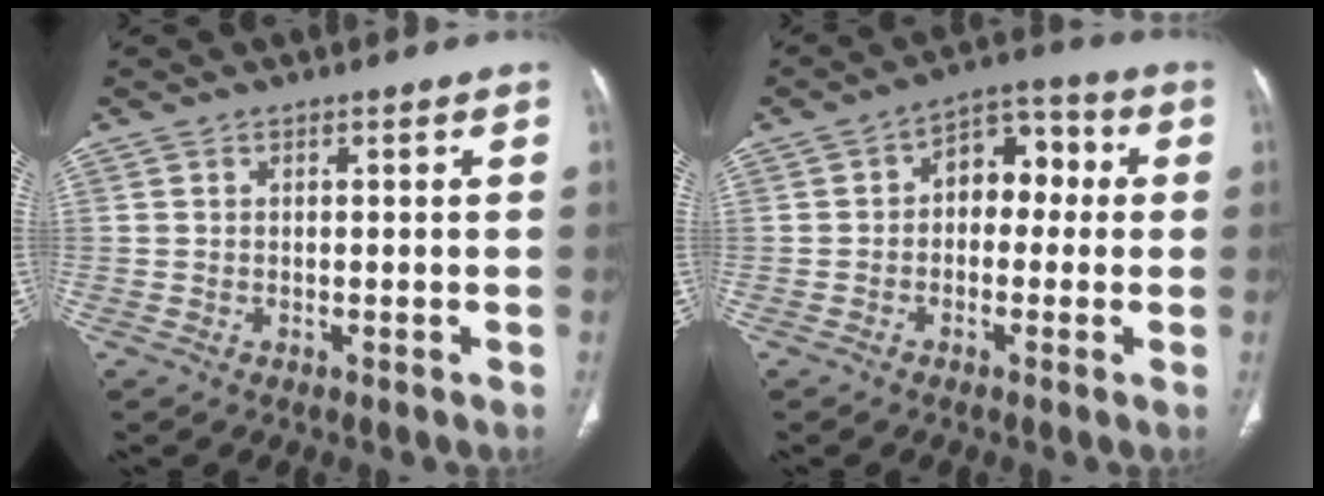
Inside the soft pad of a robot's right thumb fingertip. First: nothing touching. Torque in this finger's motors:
{"motor_torque": [0.59, 2.03, 0.77, -0.34, 0.03]}